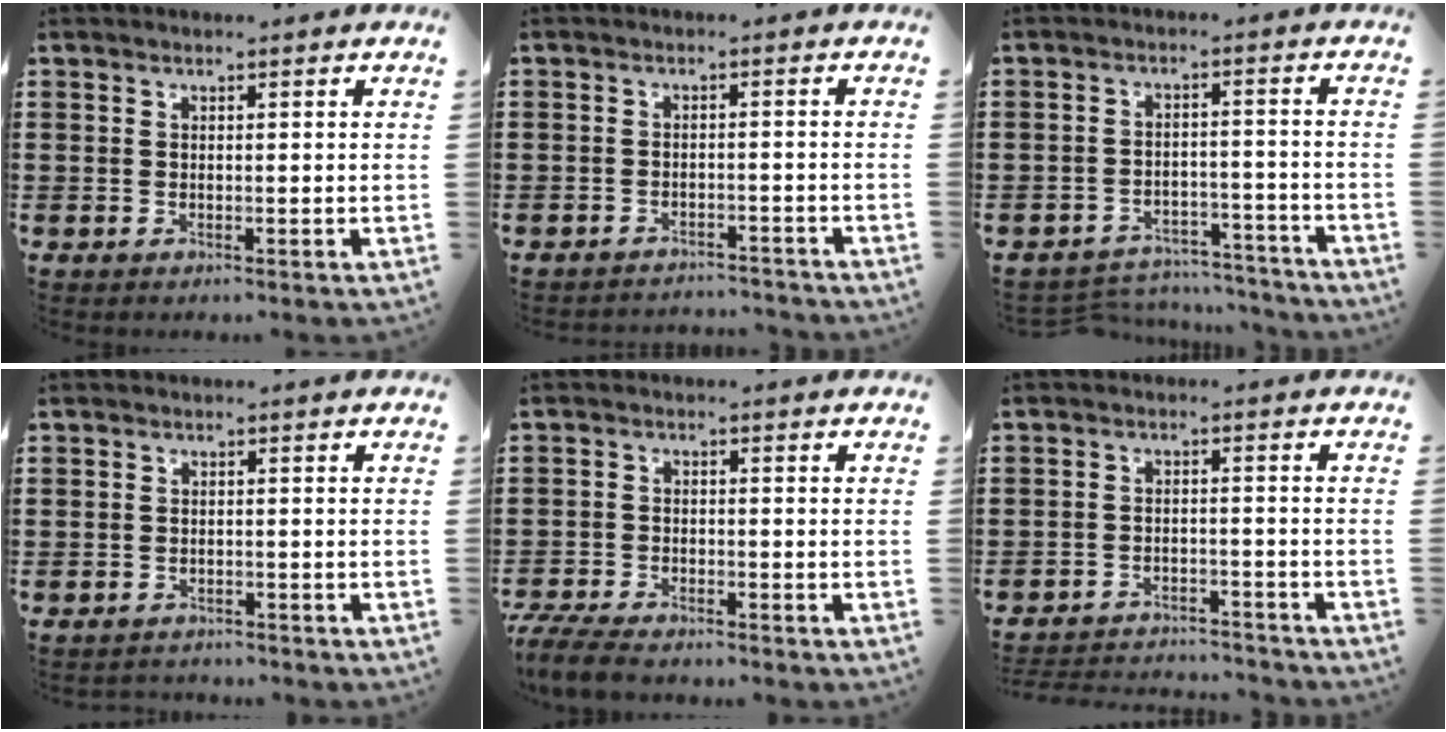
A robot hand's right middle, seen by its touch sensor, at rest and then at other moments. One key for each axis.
{"total": 2.4, "fx": -2.4, "fy": 0.3, "fz": -0.2, "tx": -0.003, "ty": 0.002, "tz": -0.054}
{"total": 5.1, "fx": -5.0, "fy": 0.9, "fz": 0.5, "tx": -0.014, "ty": 0.009, "tz": -0.104}
{"total": 1.6, "fx": -1.5, "fy": 0.5, "fz": -0.3, "tx": 0.001, "ty": 0.005, "tz": -0.036}
{"total": 5.0, "fx": -4.7, "fy": 0.9, "fz": 1.5, "tx": -0.041, "ty": 0.000, "tz": -0.098}
{"total": 3.4, "fx": -3.4, "fy": 0.4, "fz": 0.1, "tx": -0.008, "ty": 0.003, "tz": -0.073}